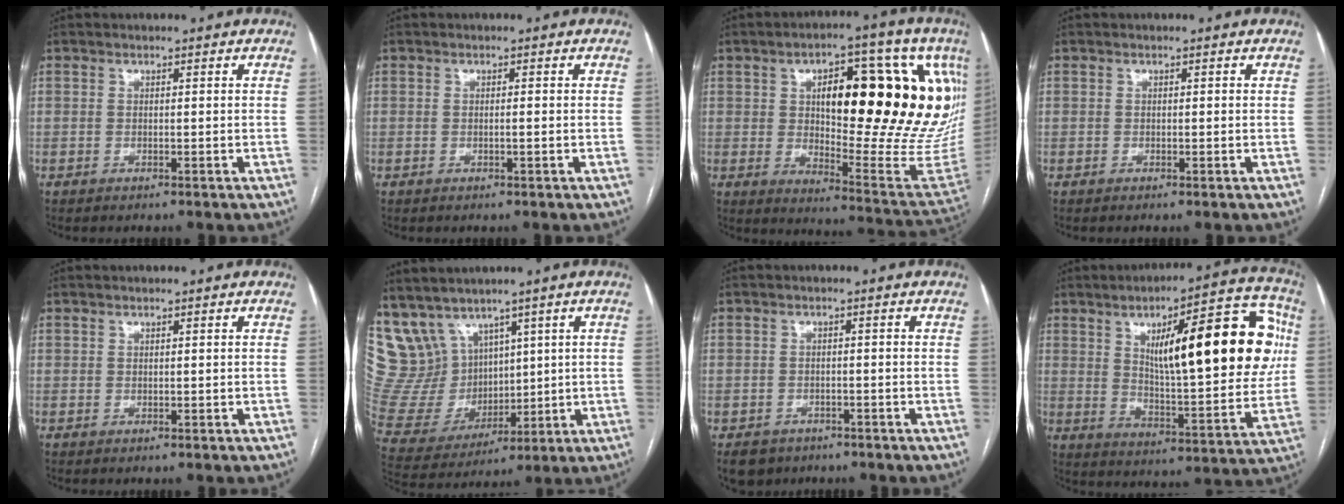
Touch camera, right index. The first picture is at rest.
{"total": 0.7, "force": [-0.2, 0.0, 0.7], "torque": [-0.013, 0.000, -0.002]}
{"total": 29.7, "force": [8.1, 7.8, 27.5], "torque": [-0.281, 0.050, 0.138]}
{"total": 0.0}
{"total": 0.0}
{"total": 14.5, "force": [9.0, 10.6, 4.3], "torque": [-0.124, 0.054, 0.214]}
{"total": 4.5, "force": [-2.8, 3.4, 0.7], "torque": [-0.008, 0.005, -0.041]}
{"total": 24.2, "force": [6.2, 5.8, 22.7], "torque": [-0.318, 0.025, 0.088]}